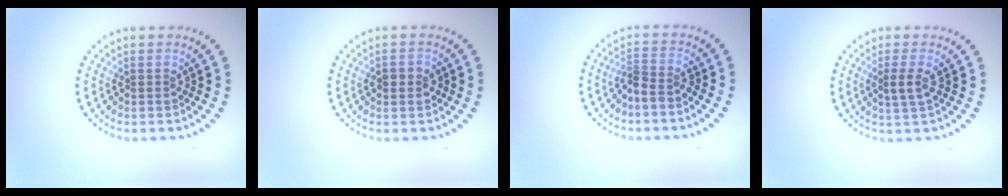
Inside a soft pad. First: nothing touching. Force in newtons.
{"total": 1.3, "press": 1.3, "slide": 0.1}
{"total": 2.1, "press": 1.5, "slide": 1.4}
{"total": 1.8, "press": 1.7, "slide": 0.7}